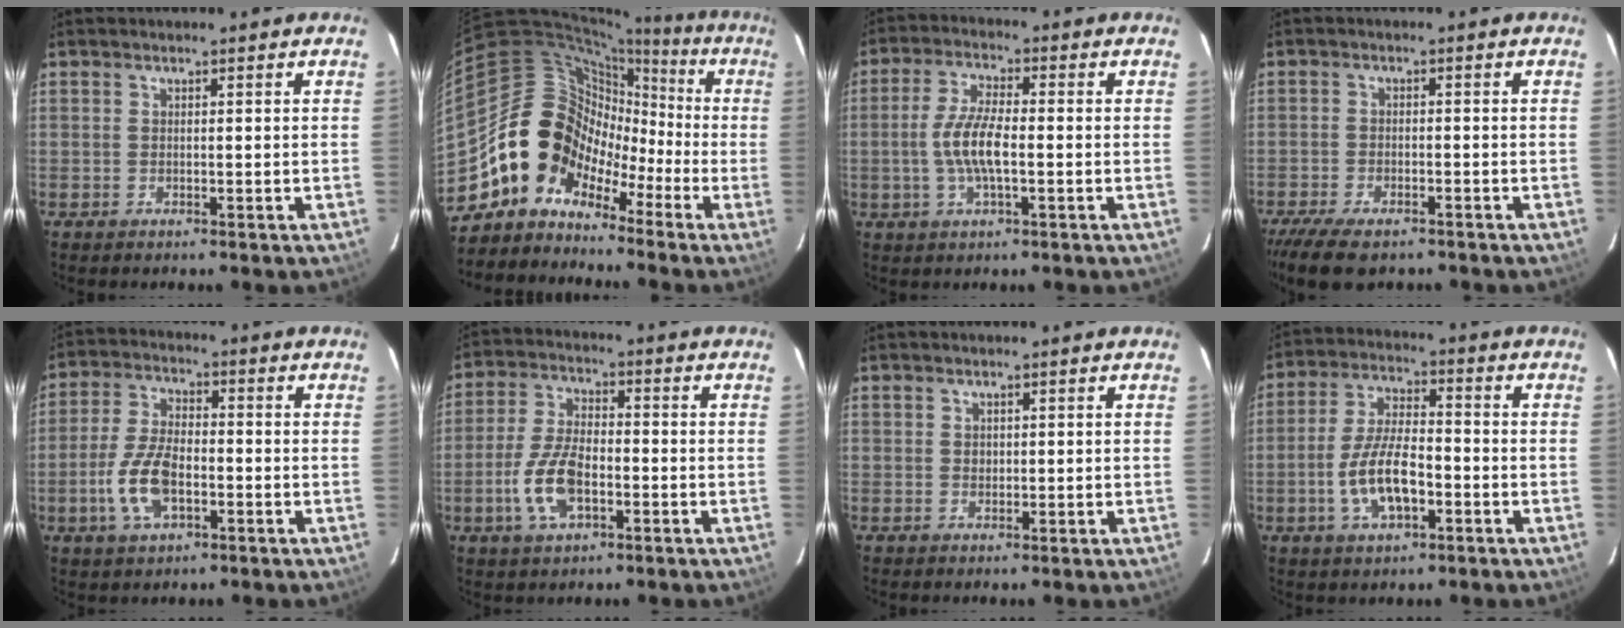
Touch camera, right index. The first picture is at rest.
{"total": 11.8, "force": [-5.8, 10.0, 2.5], "torque": [-0.048, 0.051, -0.130]}
{"total": 7.7, "force": [-1.3, 2.2, 7.2], "torque": [-0.147, 0.003, -0.028]}
{"total": 9.7, "force": [-7.6, 3.4, 5.0], "torque": [-0.127, -0.031, -0.133]}
{"total": 9.9, "force": [-3.2, 4.9, 8.0], "torque": [-0.172, 0.002, -0.058]}
{"total": 10.2, "force": [-3.4, 5.0, 8.2], "torque": [-0.176, 0.002, -0.062]}
{"total": 0.9, "force": [0.2, 0.9, 0.2], "torque": [0.000, 0.002, 0.002]}
{"total": 10.5, "force": [-3.5, 4.4, 8.9], "torque": [-0.181, 0.002, -0.060]}